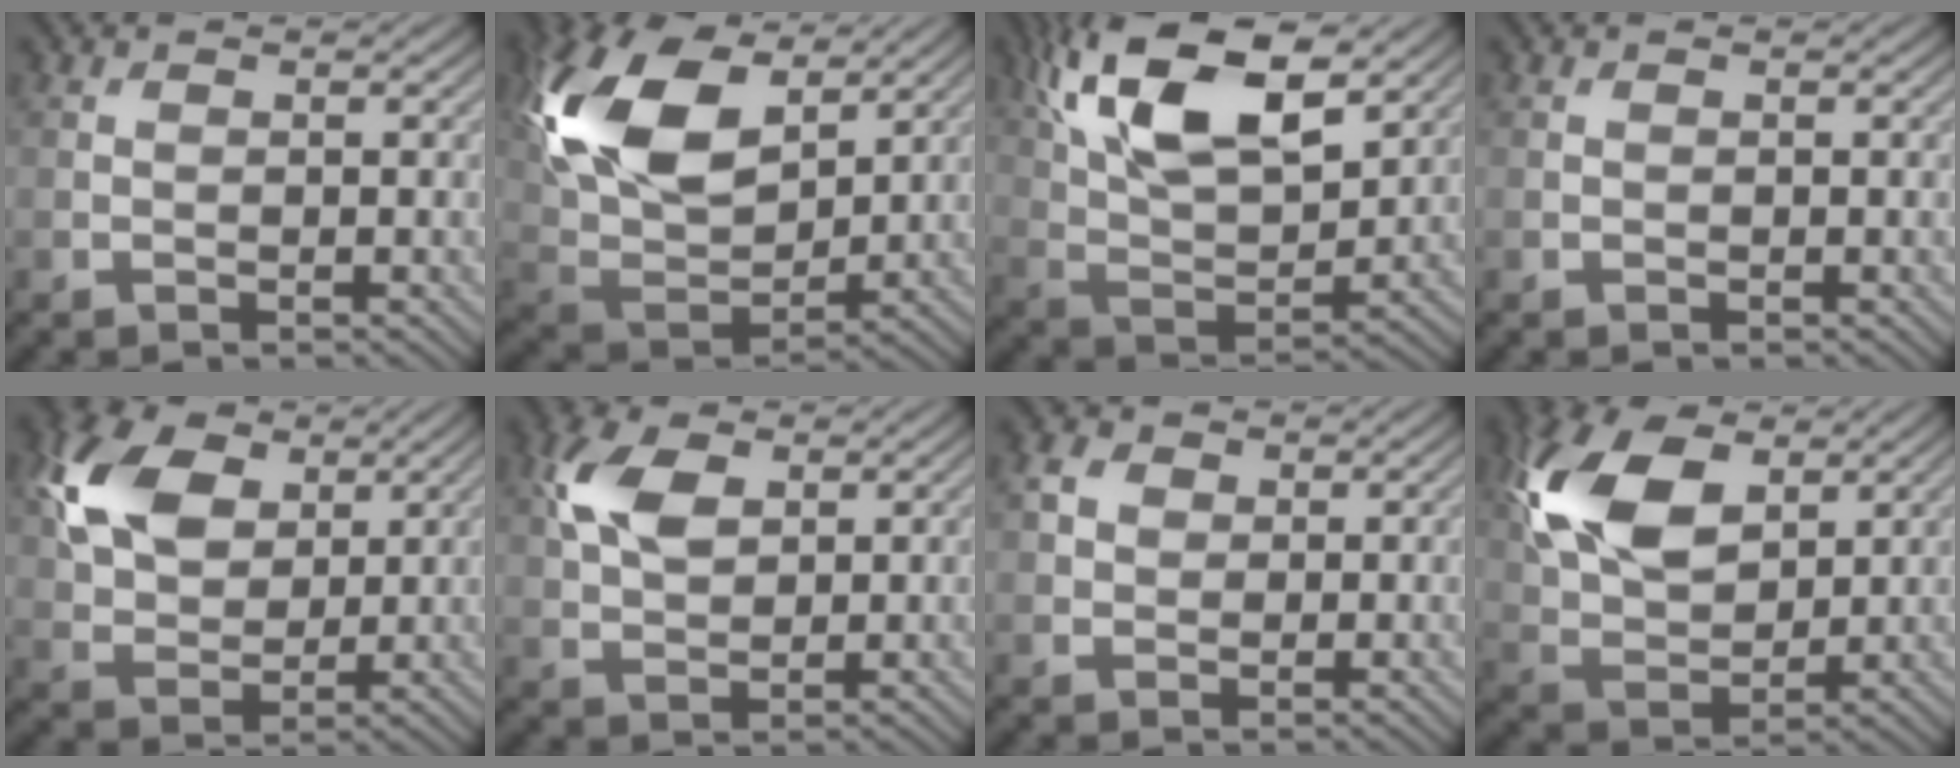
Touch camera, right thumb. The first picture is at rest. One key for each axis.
{"total": 16.2, "fx": 6.8, "fy": 9.2, "fz": 11.5, "tx": -0.268, "ty": 0.019, "tz": 0.128}
{"total": 15.7, "fx": 8.1, "fy": 6.8, "fz": 11.6, "tx": -0.244, "ty": 0.014, "tz": 0.130}
{"total": 0.0}
{"total": 10.6, "fx": 4.2, "fy": 7.1, "fz": 6.7, "tx": -0.170, "ty": 0.014, "tz": 0.076}
{"total": 6.4, "fx": 2.4, "fy": 3.8, "fz": 4.6, "tx": -0.110, "ty": 0.008, "tz": 0.043}
{"total": 2.7, "fx": 0.8, "fy": 2.3, "fz": 1.2, "tx": -0.029, "ty": 0.003, "tz": 0.011}
{"total": 12.6, "fx": 4.9, "fy": 7.2, "fz": 9.1, "tx": -0.220, "ty": 0.019, "tz": 0.095}